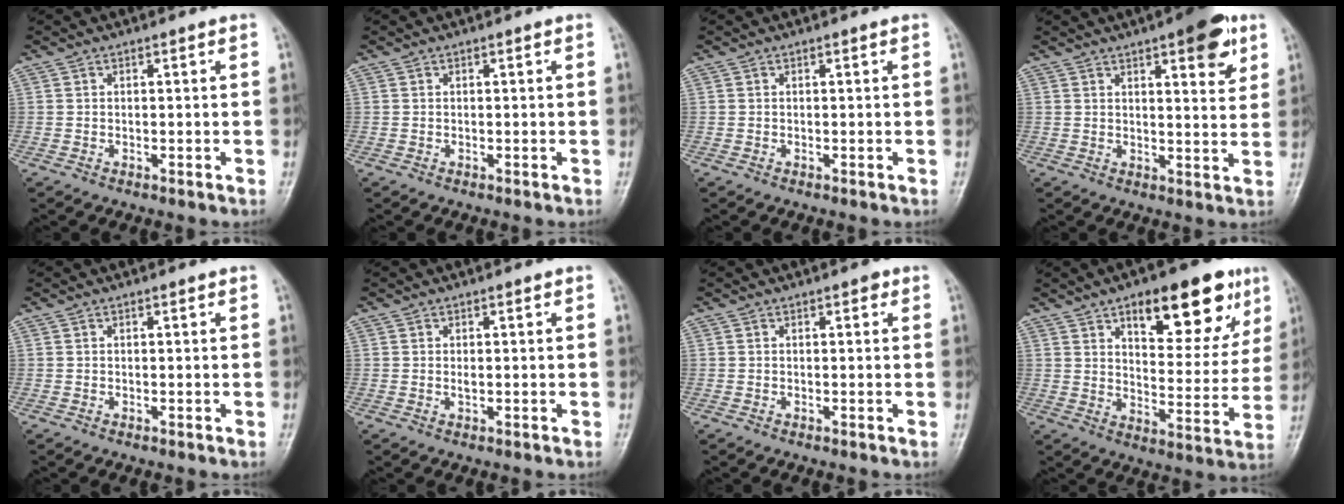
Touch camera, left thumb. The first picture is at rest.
{"total": 0.0}
{"total": 0.0}
{"total": 9.5, "force": [5.1, 3.1, 7.4], "torque": [-0.078, -0.020, 0.062]}
{"total": 0.0}
{"total": 1.0, "force": [0.1, 0.5, 0.8], "torque": [-0.014, -0.001, 0.003]}
{"total": 1.0, "force": [0.5, 0.5, 0.6], "torque": [-0.001, 0.001, 0.002]}
{"total": 18.4, "force": [10.0, 7.7, 13.4], "torque": [-0.133, -0.041, 0.145]}